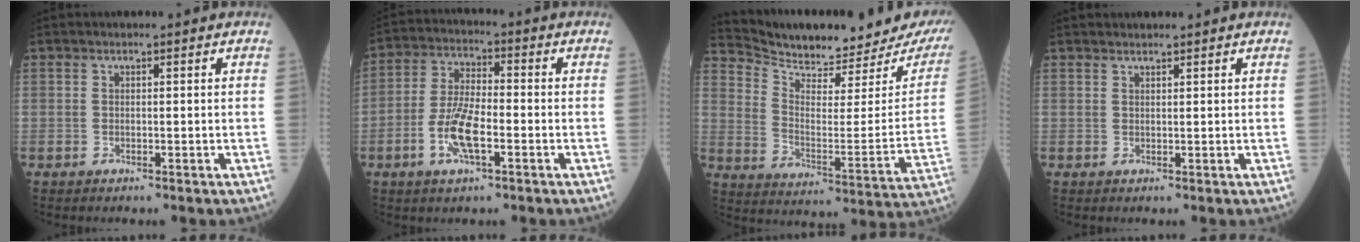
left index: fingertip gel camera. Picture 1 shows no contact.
{"total": 8.0, "force": [-3.0, 2.4, 7.0], "torque": [-0.147, -0.004, -0.061]}
{"total": 20.9, "force": [19.7, 3.8, 5.9], "torque": [-0.104, -0.077, 0.267]}
{"total": 1.7, "force": [1.6, 0.2, 0.4], "torque": [-0.005, 0.015, 0.028]}